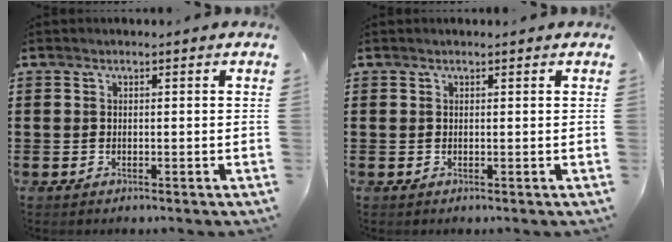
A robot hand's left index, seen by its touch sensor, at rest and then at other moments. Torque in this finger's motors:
{"motor_torque": [-0.95, 0.81, -0.40, -0.04]}